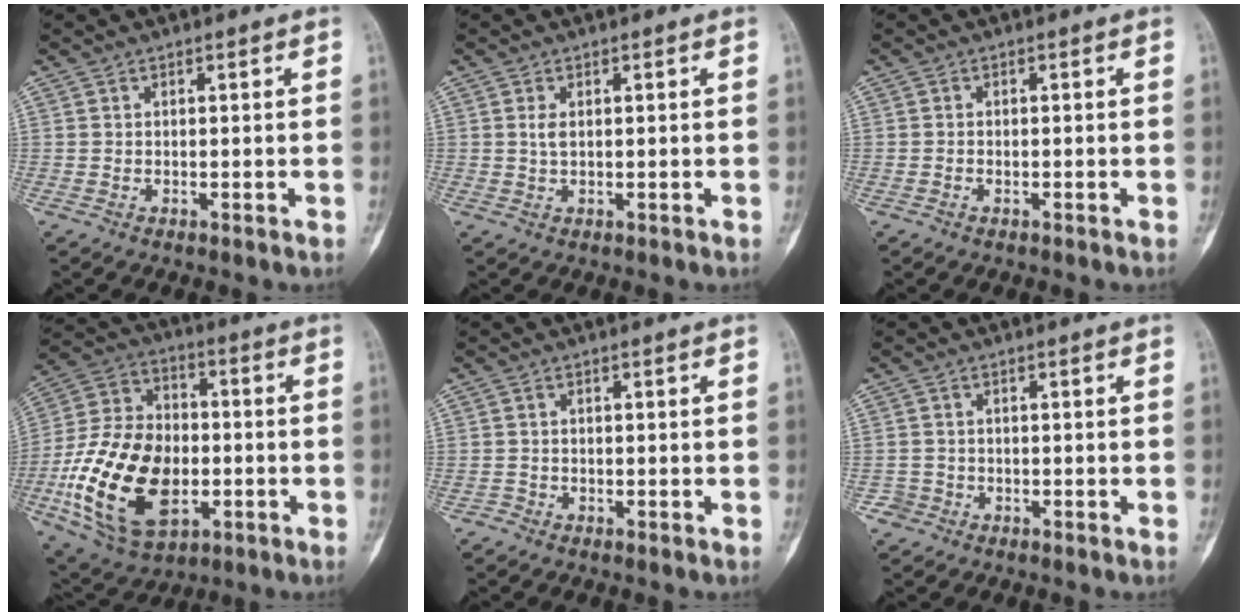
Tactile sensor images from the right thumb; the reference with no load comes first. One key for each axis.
{"total": 1.6, "fx": 0.3, "fy": 0.8, "fz": 1.3, "tx": -0.028, "ty": 0.002, "tz": 0.008}
{"total": 0.6, "fx": -0.3, "fy": 0.4, "fz": 0.3, "tx": -0.007, "ty": 0.004, "tz": -0.006}
{"total": 24.4, "fx": -5.3, "fy": 15.7, "fz": 17.8, "tx": -0.320, "ty": 0.015, "tz": -0.078}
{"total": 0.9, "fx": -0.7, "fy": 0.6, "fz": -0.2, "tx": 0.007, "ty": 0.004, "tz": -0.020}
{"total": 1.8, "fx": -1.0, "fy": 1.5, "fz": -0.3, "tx": 0.017, "ty": 0.009, "tz": -0.025}